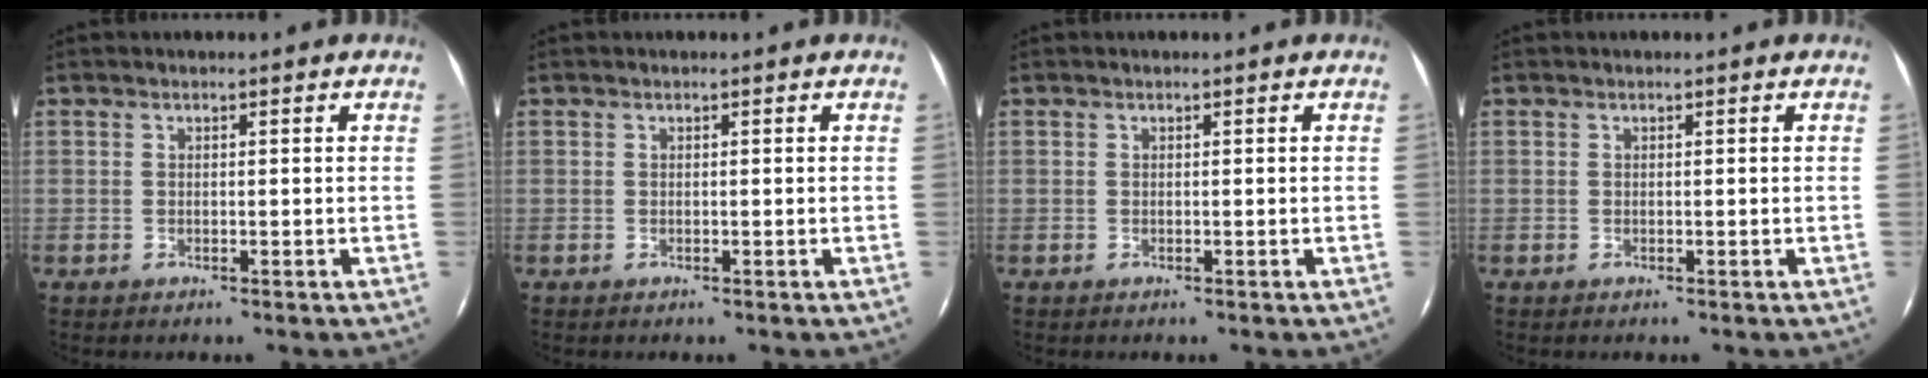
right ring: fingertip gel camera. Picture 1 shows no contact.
{"total": 0.0}
{"total": 0.0}
{"total": 0.0}